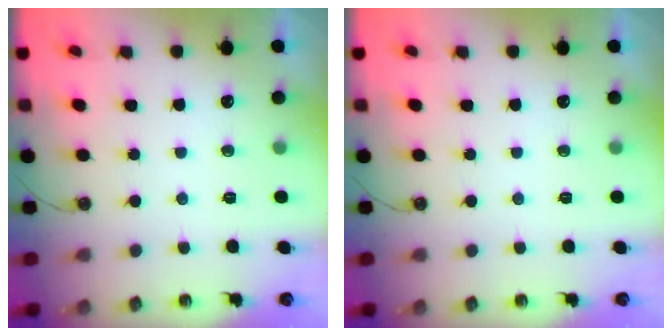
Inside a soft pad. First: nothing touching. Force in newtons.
{"total": 0.0}